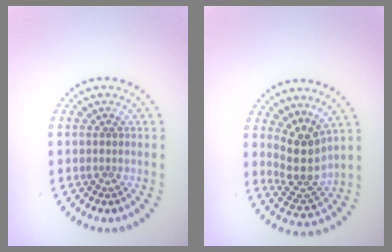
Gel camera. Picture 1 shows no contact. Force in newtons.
{"total": 4.1, "press": 3.1, "slide": 2.6}